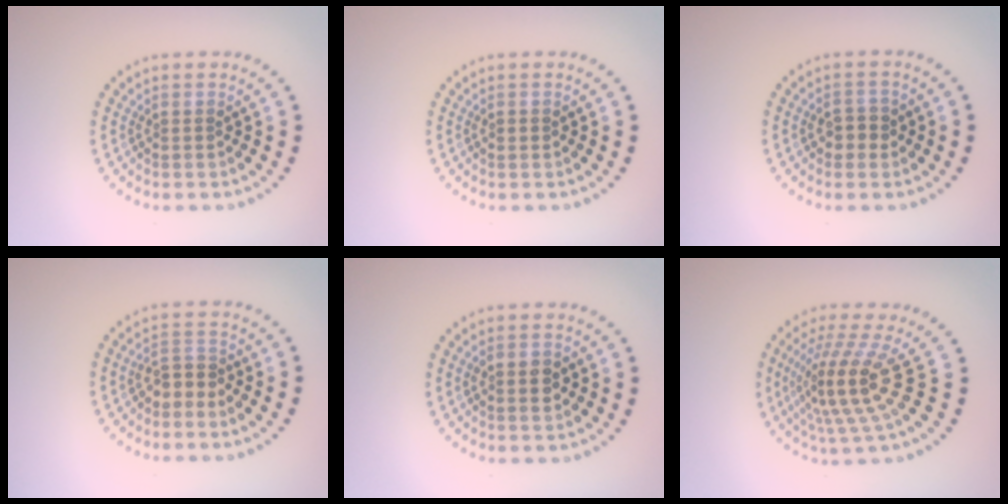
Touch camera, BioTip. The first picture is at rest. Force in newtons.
{"total": 0.8, "press": 0.8, "slide": 0.1}
{"total": 1.9, "press": 1.9, "slide": 0.4}
{"total": 2.0, "press": 1.7, "slide": 1.0}
{"total": 2.0, "press": 2.0, "slide": 0.2}
{"total": 5.4, "press": 4.0, "slide": 3.7}